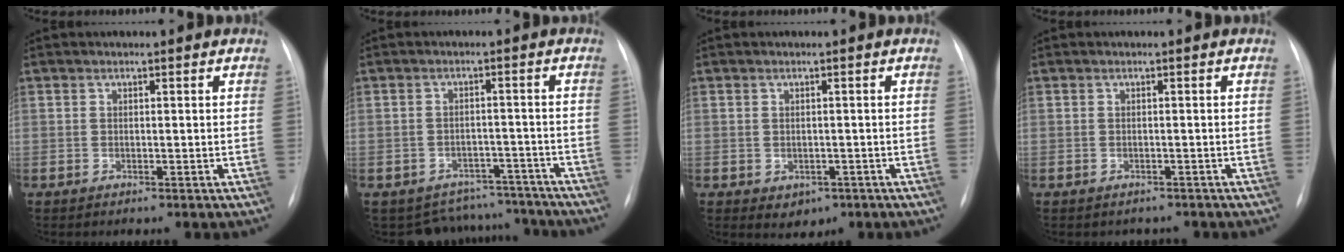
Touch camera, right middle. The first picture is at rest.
{"total": 10.6, "force": [-9.8, 4.3, -0.3], "torque": [0.011, 0.033, -0.119]}
{"total": 2.7, "force": [-1.0, 2.1, 1.2], "torque": [-0.010, 0.001, -0.001]}
{"total": 2.2, "force": [-1.9, 1.1, 0.1], "torque": [-0.003, 0.006, -0.023]}